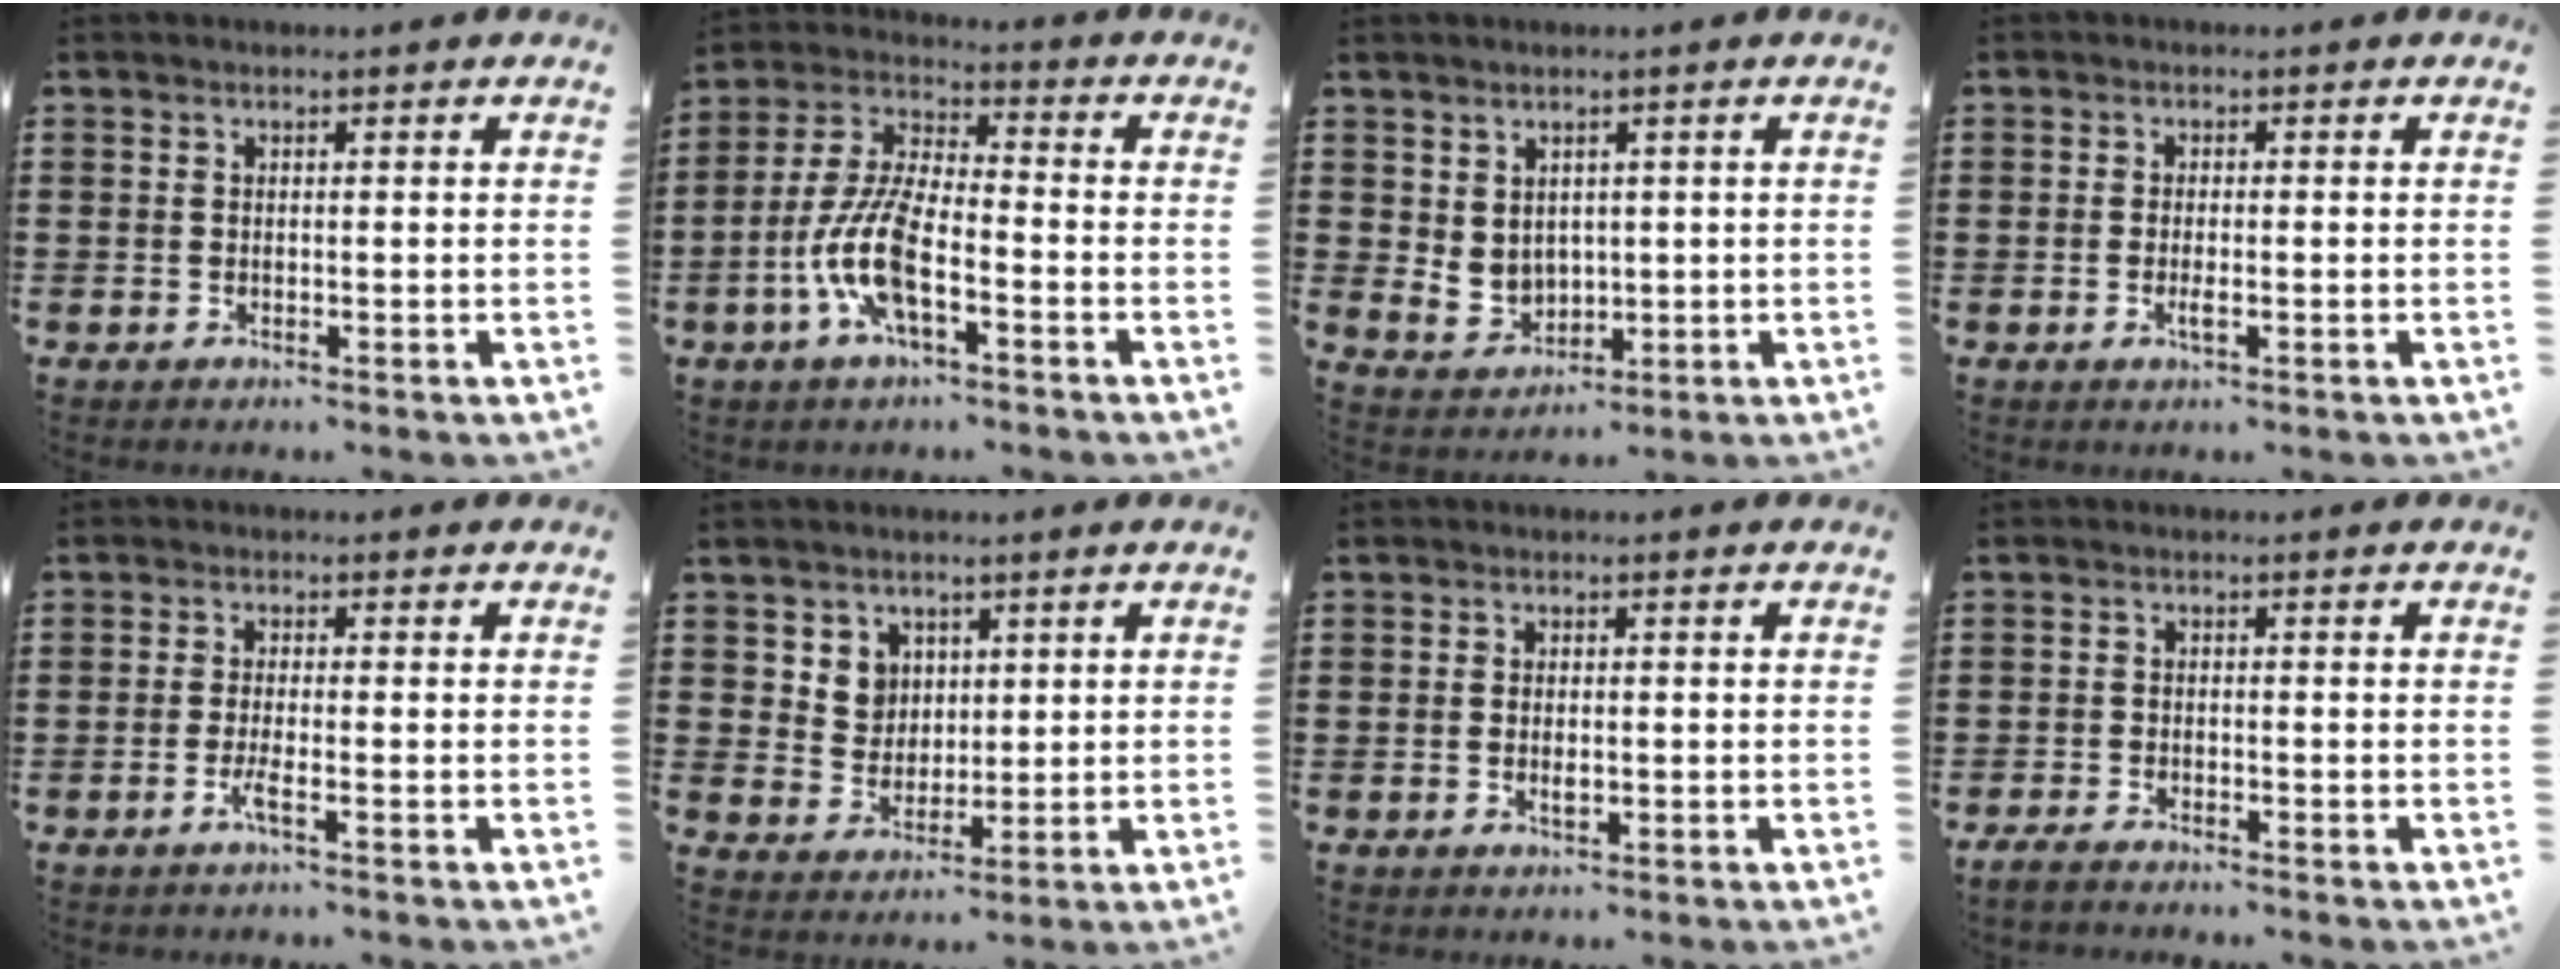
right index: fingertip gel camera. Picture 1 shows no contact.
{"total": 9.8, "force": [-3.7, 3.2, 8.5], "torque": [-0.203, -0.011, -0.076]}
{"total": 3.6, "force": [1.9, 2.9, 1.1], "torque": [-0.027, -0.005, 0.034]}
{"total": 1.9, "force": [-0.7, 0.4, 1.7], "torque": [-0.047, -0.010, -0.015]}
{"total": 2.7, "force": [-1.3, 0.0, 2.4], "torque": [-0.054, -0.011, -0.028]}
{"total": 4.9, "force": [2.3, 4.2, 0.8], "torque": [-0.030, 0.008, 0.041]}
{"total": 1.5, "force": [-0.3, 0.6, 1.4], "torque": [-0.026, -0.001, -0.006]}
{"total": 1.6, "force": [-1.6, 0.2, 0.3], "torque": [-0.009, 0.001, -0.031]}